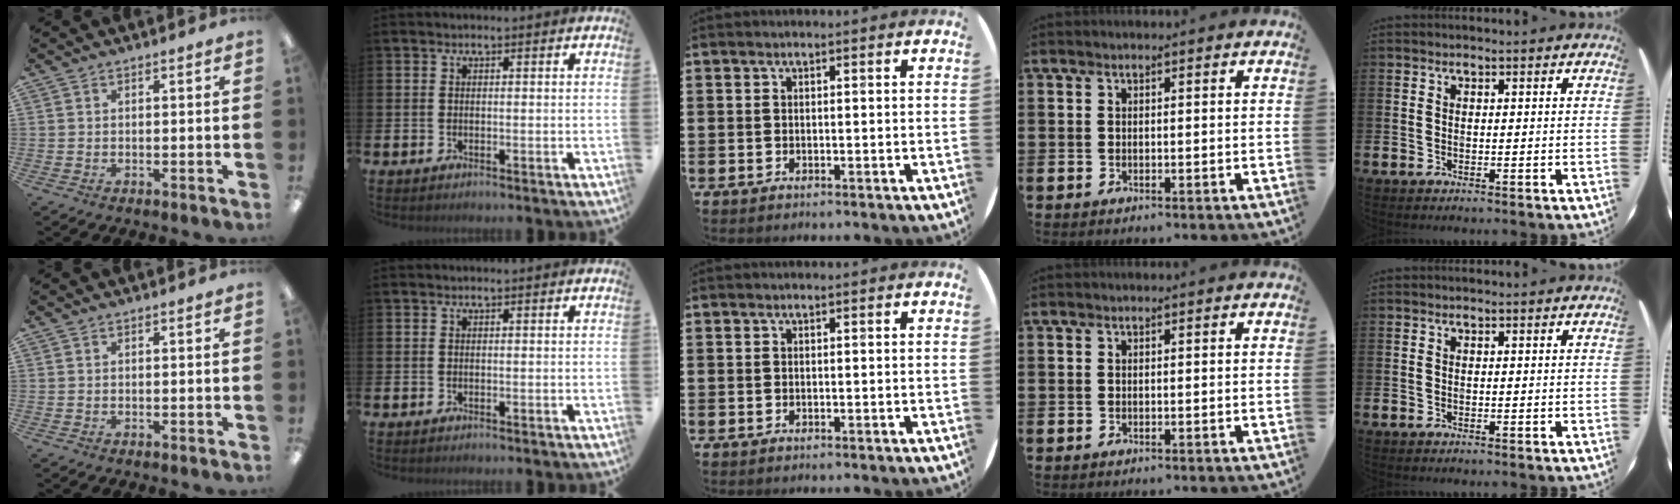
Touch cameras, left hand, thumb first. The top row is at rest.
{}